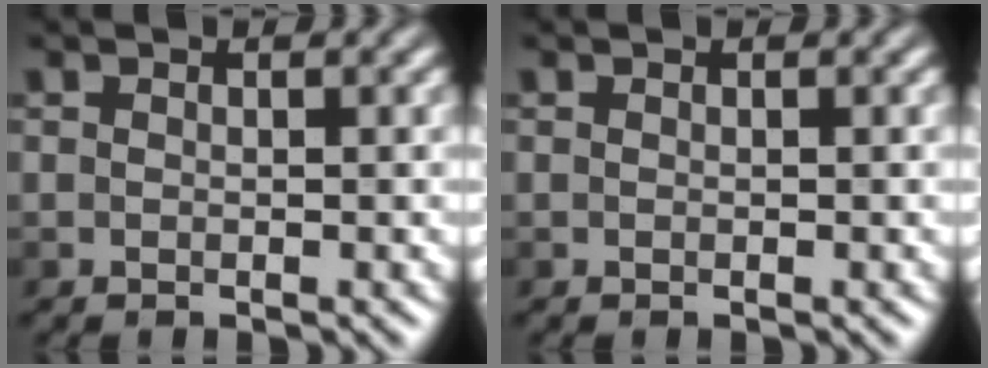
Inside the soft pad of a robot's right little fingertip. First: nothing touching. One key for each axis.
{"total": 0.0}